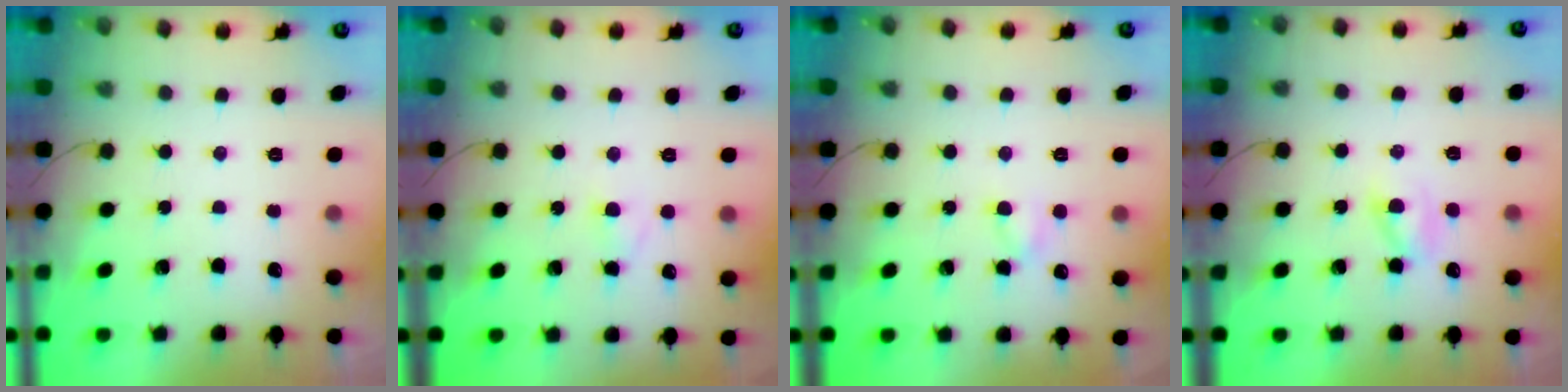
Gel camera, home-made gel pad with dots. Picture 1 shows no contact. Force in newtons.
{"total": 1.9, "press": 1.7, "slide": 0.8}
{"total": 3.0, "press": 2.8, "slide": 1.1}
{"total": 2.8, "press": 2.5, "slide": 1.3}